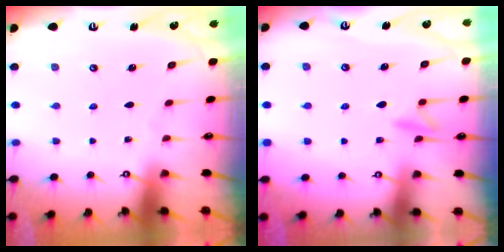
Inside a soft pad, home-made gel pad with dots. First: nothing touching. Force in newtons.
{"total": 9.4, "press": 9.3, "slide": 1.1}